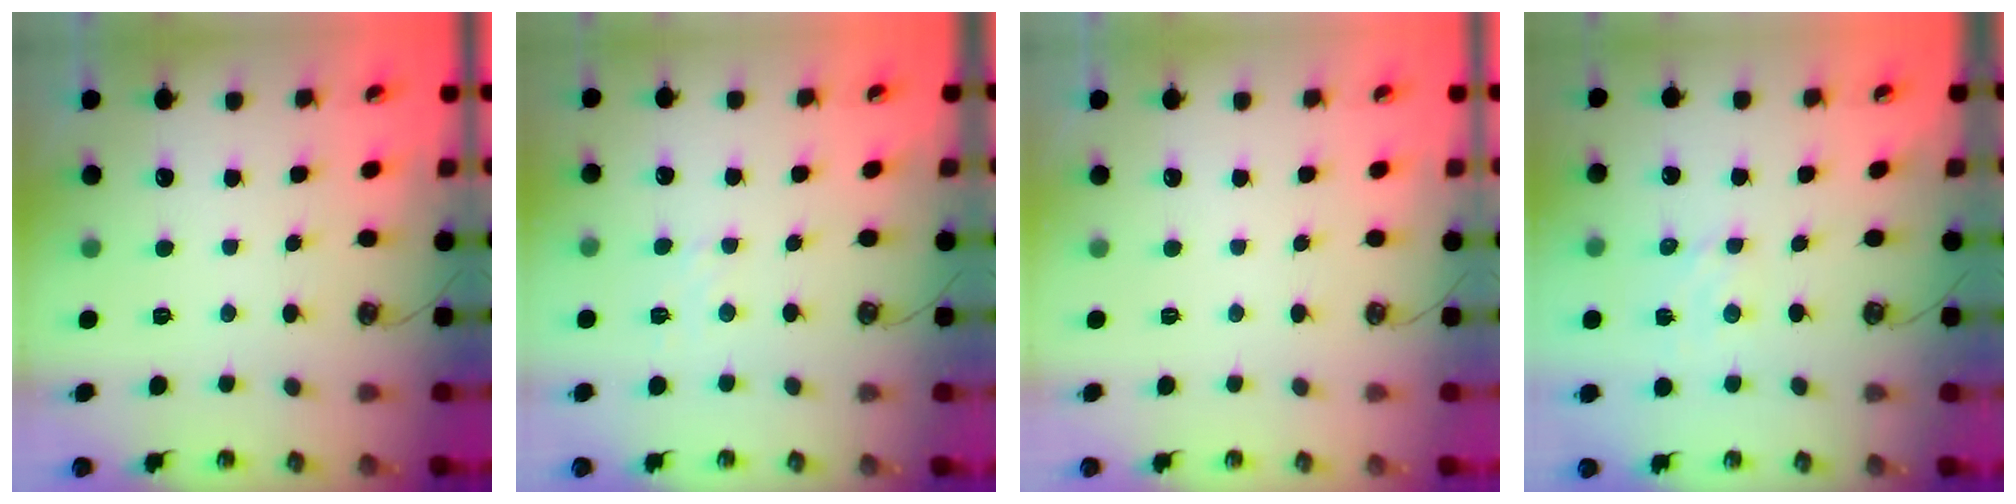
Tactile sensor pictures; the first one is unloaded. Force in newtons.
{"total": 4.1, "press": 4.1, "slide": 0.5}
{"total": 0.0}
{"total": 1.8, "press": 1.8, "slide": 0.3}